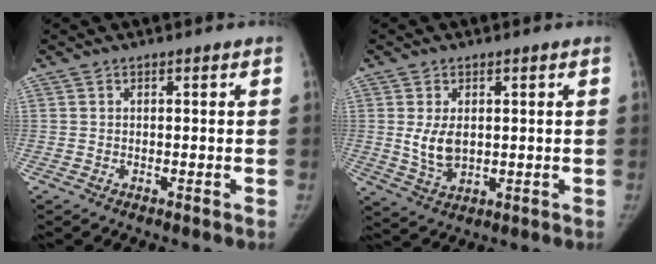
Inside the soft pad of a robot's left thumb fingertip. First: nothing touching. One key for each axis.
{"total": 5.9, "fx": 0.7, "fy": 3.7, "fz": 4.5, "tx": -0.078, "ty": -0.011, "tz": 0.022}